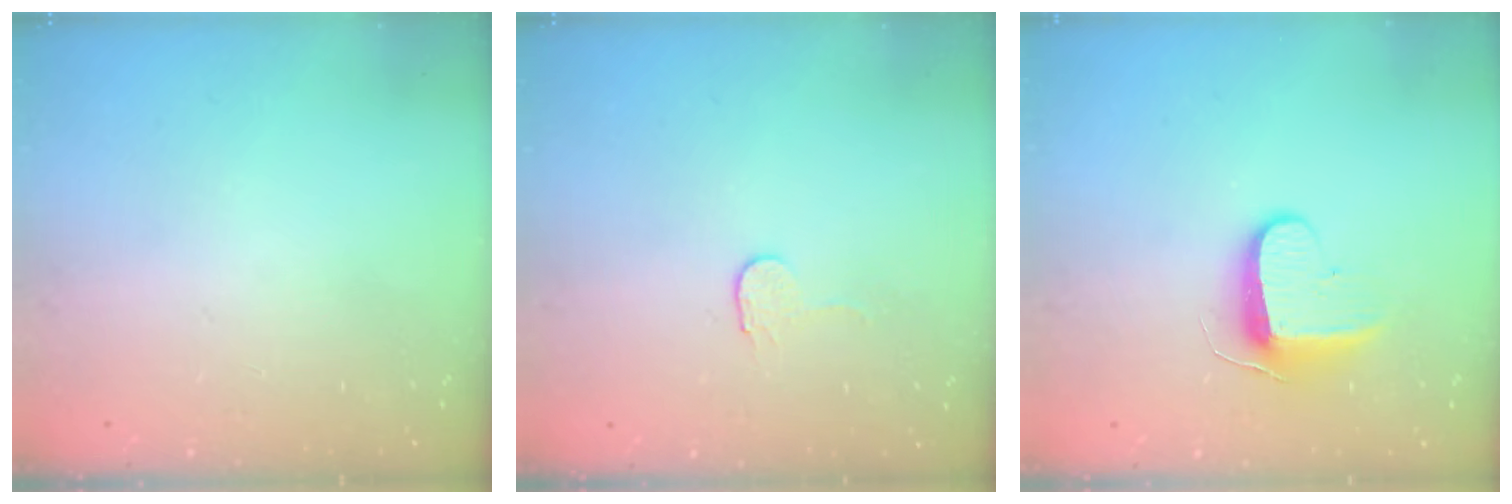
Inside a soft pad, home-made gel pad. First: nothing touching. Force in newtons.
{"total": 2.9, "press": 2.9, "slide": 0.3}
{"total": 8.9, "press": 8.8, "slide": 1.1}